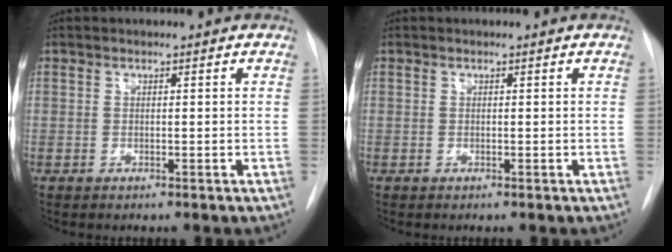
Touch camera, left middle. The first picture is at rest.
{"total": 0.0}